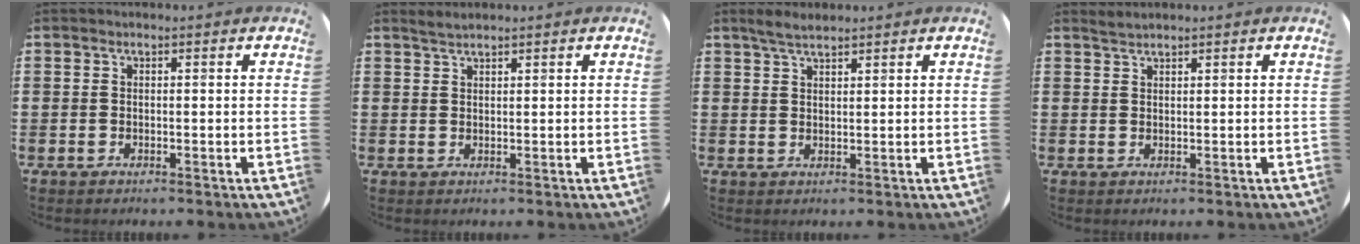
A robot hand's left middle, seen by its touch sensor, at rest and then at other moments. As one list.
[{"total": 1.3, "force": [1.3, -0.1, 0.3], "torque": [-0.007, 0.001, 0.024]}, {"total": 2.5, "force": [2.2, 0.4, 1.1], "torque": [-0.025, 0.005, 0.040]}, {"total": 1.1, "force": [1.1, -0.1, 0.1], "torque": [-0.003, -0.002, 0.022]}]